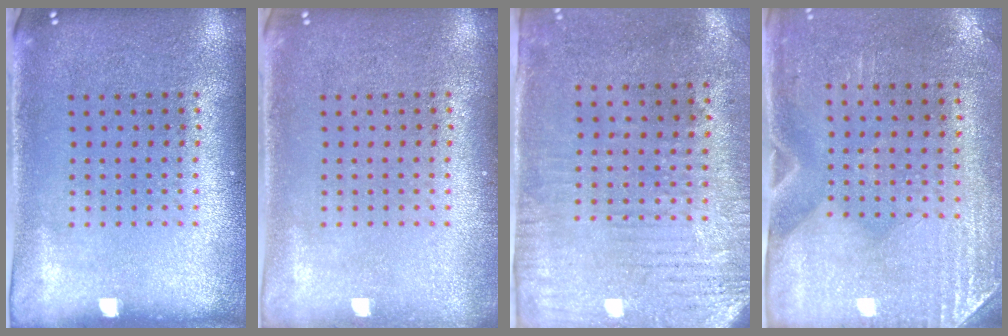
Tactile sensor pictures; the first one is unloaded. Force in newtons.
{"total": 0.6, "press": 0.6, "slide": 0.1}
{"total": 2.9, "press": 2.4, "slide": 1.7}
{"total": 3.0, "press": 2.5, "slide": 1.5}